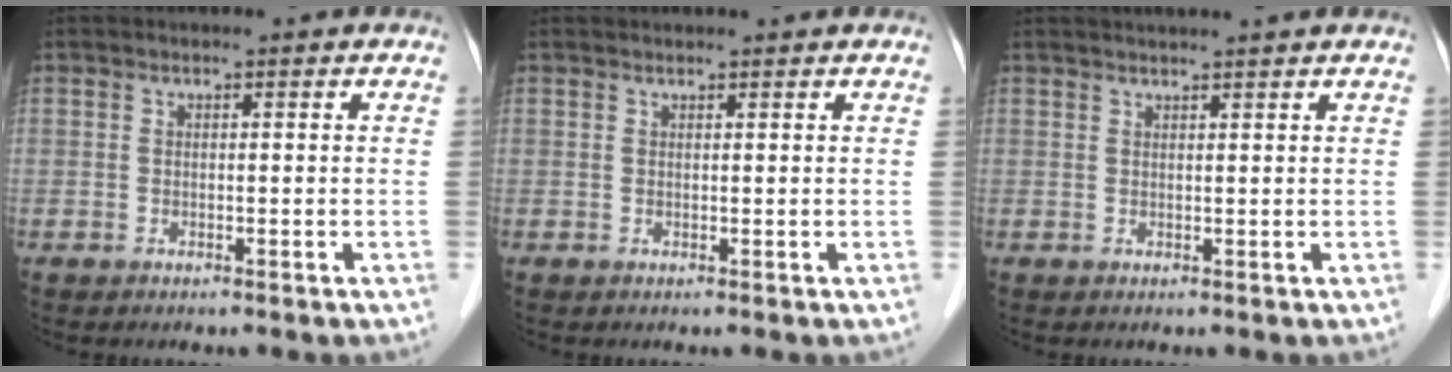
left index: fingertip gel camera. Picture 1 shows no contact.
{"total": 1.5, "force": [1.5, 0.1, 0.3], "torque": [-0.007, 0.016, 0.023]}
{"total": 4.7, "force": [4.2, -0.4, 1.9], "torque": [-0.022, 0.025, 0.053]}